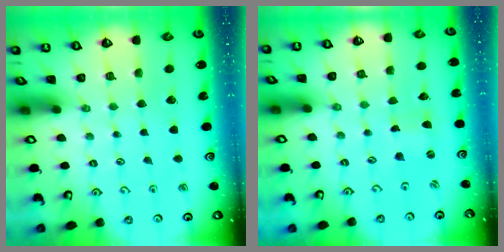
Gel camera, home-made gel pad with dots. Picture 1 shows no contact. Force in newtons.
{"total": 0.0}